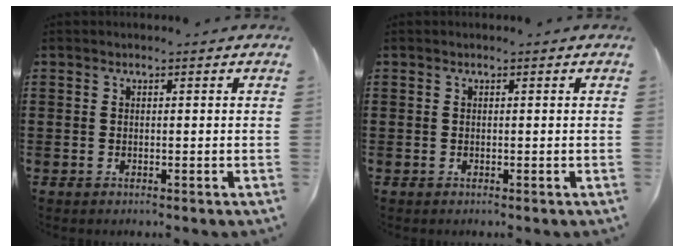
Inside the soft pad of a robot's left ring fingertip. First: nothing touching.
{"total": 0.0}